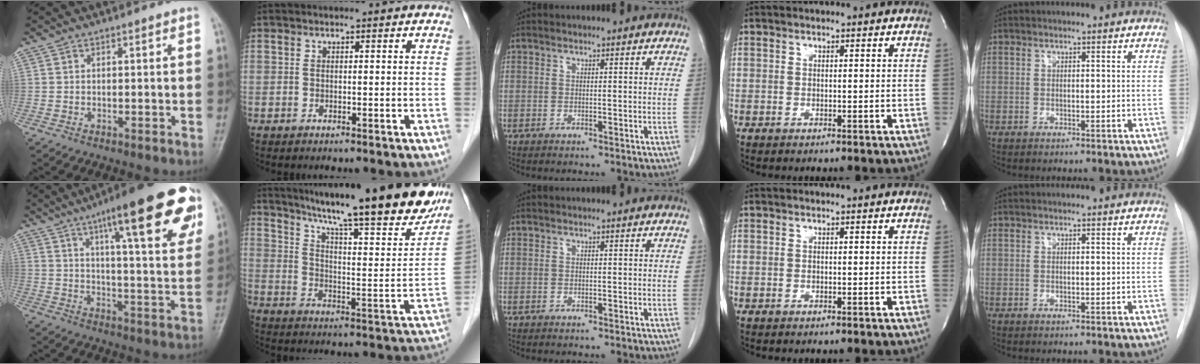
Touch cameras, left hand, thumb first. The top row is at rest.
{"thumb": {"total": 24.8, "force": [13.2, 5.5, 20.2], "torque": [-0.262, -0.023, 0.188]}, "index": {"total": 25.6, "force": [21.5, 2.9, 13.6], "torque": [-0.211, -0.045, 0.292]}}